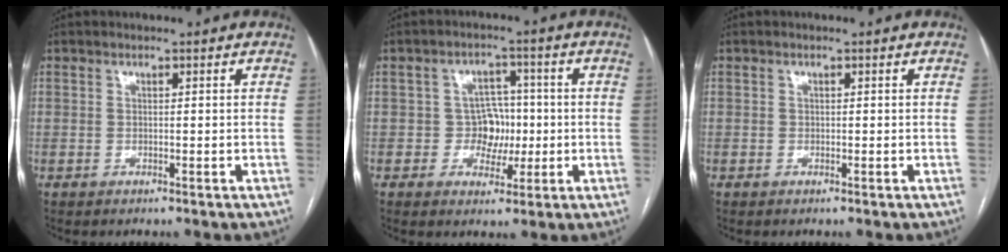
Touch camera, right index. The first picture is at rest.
{"total": 5.1, "force": [-0.6, 4.6, 2.3], "torque": [-0.024, 0.018, -0.007]}
{"total": 0.0}